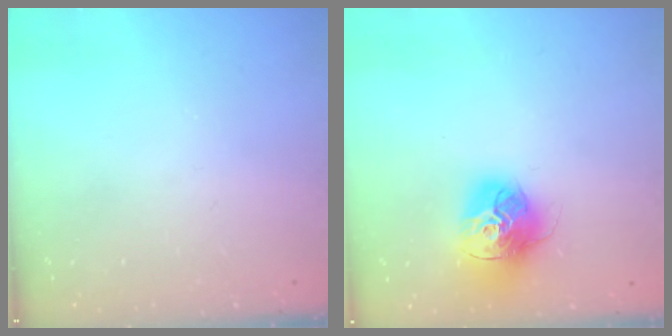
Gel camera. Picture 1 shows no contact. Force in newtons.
{"total": 15.4, "press": 15.3, "slide": 1.5}